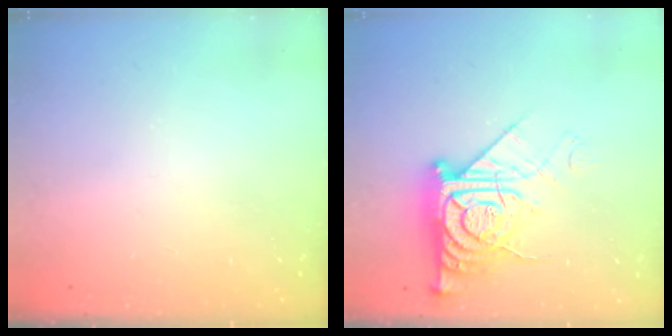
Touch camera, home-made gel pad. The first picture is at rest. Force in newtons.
{"total": 14.0, "press": 13.9, "slide": 1.4}